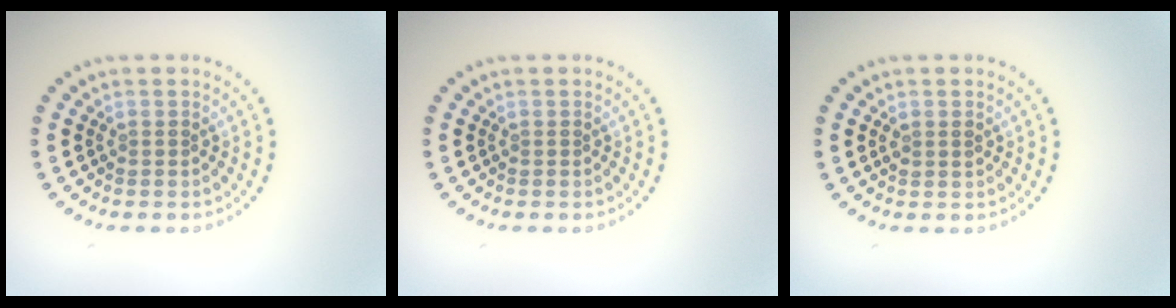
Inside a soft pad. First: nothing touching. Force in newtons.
{"total": 0.0}
{"total": 0.9, "press": 0.8, "slide": 0.1}